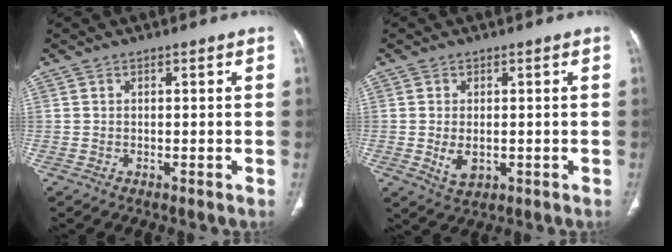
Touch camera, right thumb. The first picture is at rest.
{"total": 4.0, "force": [-0.5, 2.6, 3.1], "torque": [-0.052, -0.008, 0.000]}